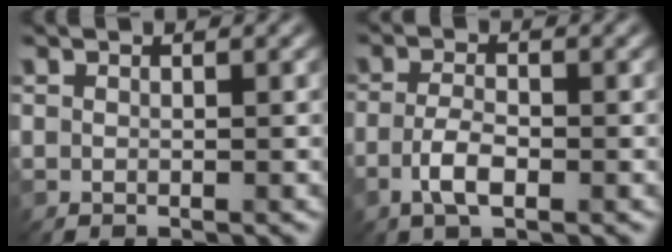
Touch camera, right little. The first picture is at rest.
{"total": 2.9, "force": [-1.3, 1.0, 2.4], "torque": [-0.054, 0.003, -0.030]}